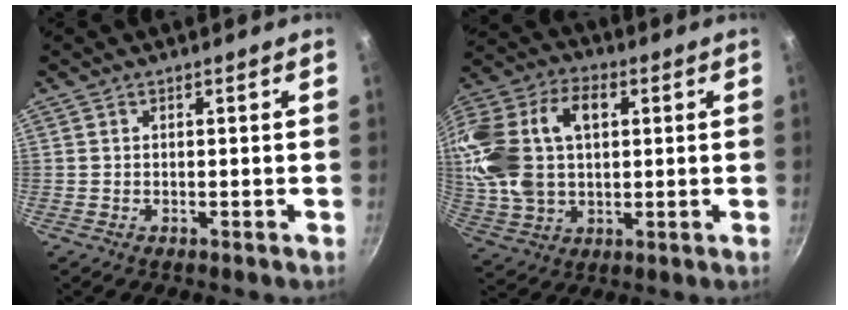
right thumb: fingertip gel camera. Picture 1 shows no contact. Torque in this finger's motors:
{"motor_torque": [0.87, 4.14, 1.69, 0.41, 0.52]}